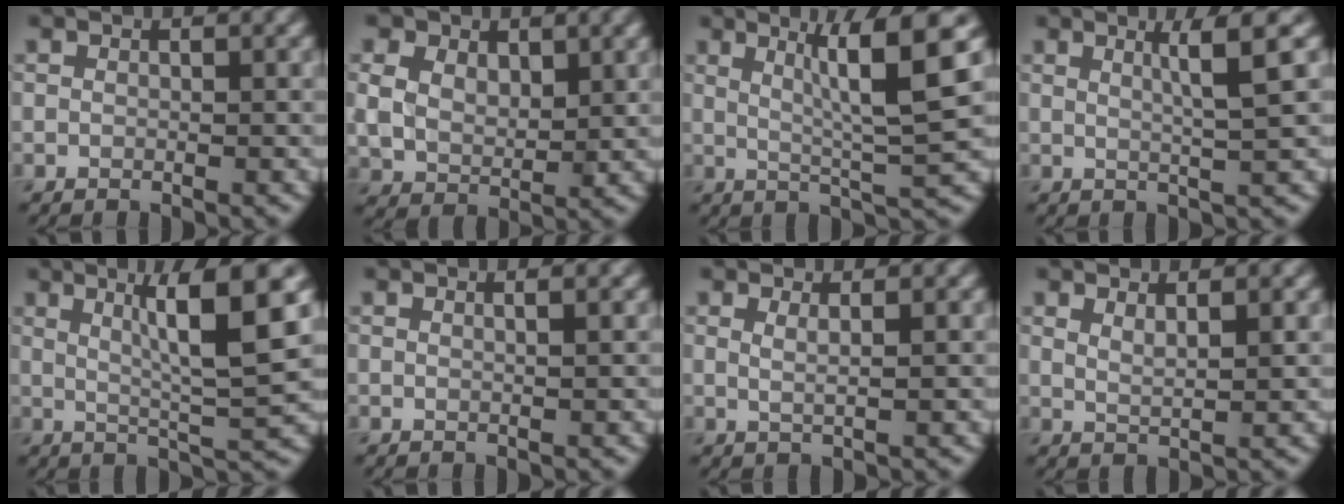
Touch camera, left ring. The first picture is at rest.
{"total": 5.4, "force": [2.1, 3.8, 3.1], "torque": [-0.077, 0.008, 0.030]}
{"total": 7.4, "force": [2.4, 0.7, 6.9], "torque": [-0.110, 0.007, 0.042]}
{"total": 3.6, "force": [1.3, 0.4, 3.3], "torque": [-0.049, 0.007, 0.020]}
{"total": 7.6, "force": [2.4, 1.0, 7.2], "torque": [-0.109, 0.006, 0.041]}
{"total": 1.3, "force": [0.6, 0.6, 1.0], "torque": [-0.008, 0.003, -0.004]}
{"total": 1.4, "force": [0.6, 0.5, 1.2], "torque": [-0.014, -0.002, 0.004]}
{"total": 1.7, "force": [1.1, 0.5, 1.3], "torque": [-0.015, -0.003, 0.016]}